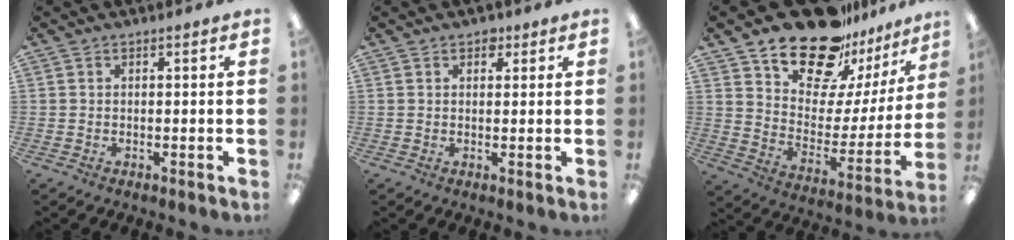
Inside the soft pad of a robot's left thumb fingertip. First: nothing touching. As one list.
[{"total": 2.1, "force": [1.4, 1.4, 0.9], "torque": [-0.002, -0.003, 0.020]}, {"total": 21.1, "force": [17.1, 9.5, 7.7], "torque": [-0.140, -0.120, 0.305]}]